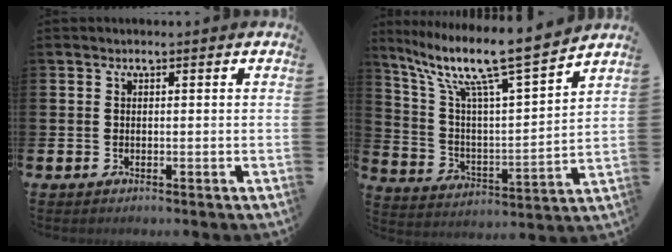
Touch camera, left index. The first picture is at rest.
{"total": 11.6, "force": [9.4, 1.6, 6.6], "torque": [-0.156, -0.059, 0.154]}